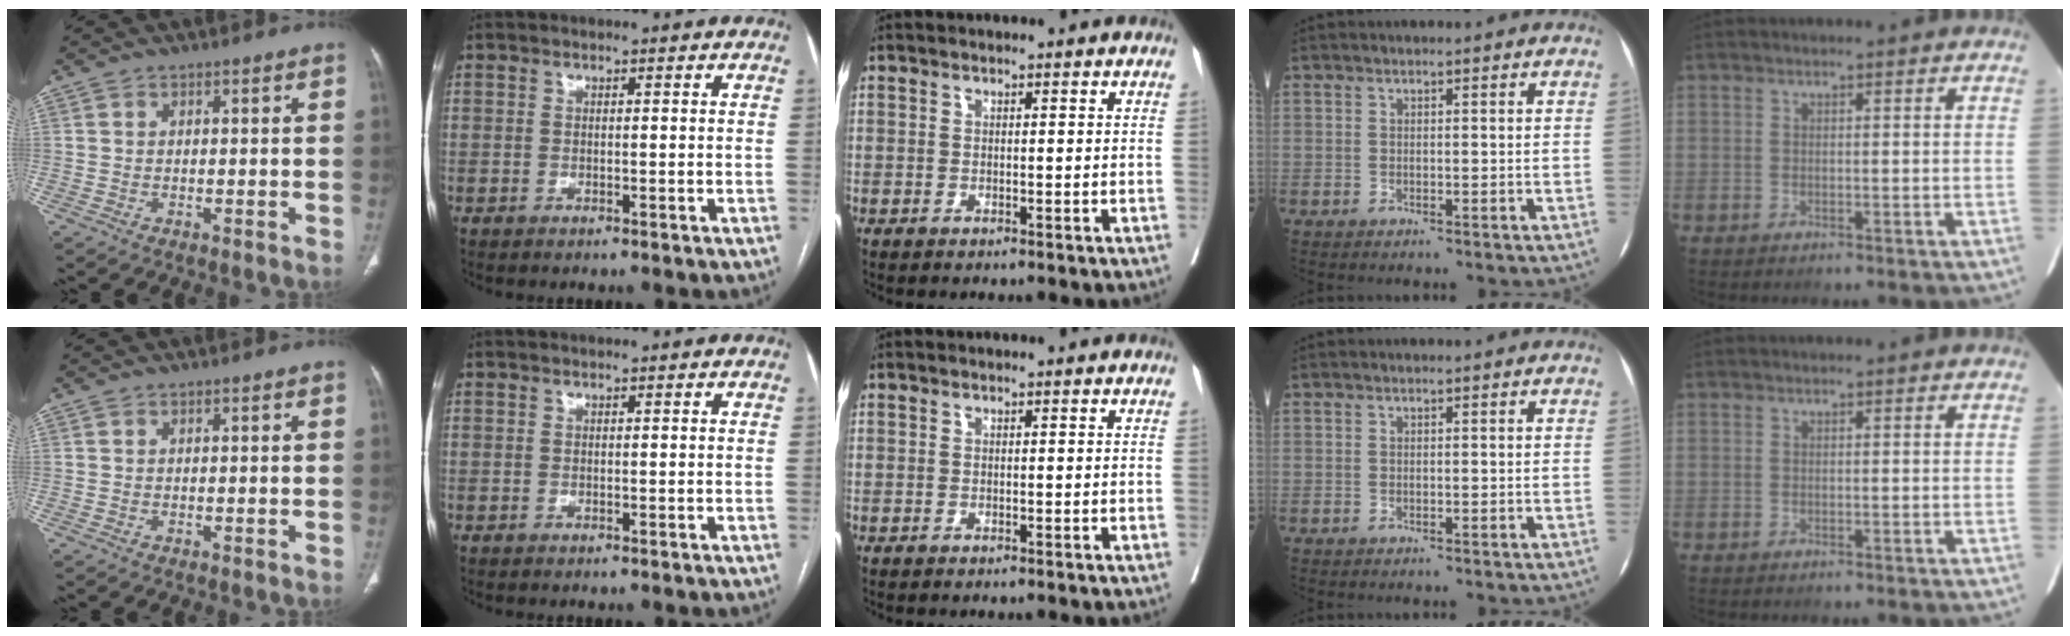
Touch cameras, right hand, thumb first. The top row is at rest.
{}